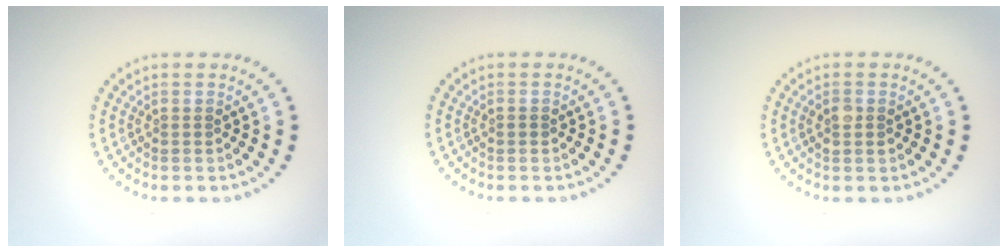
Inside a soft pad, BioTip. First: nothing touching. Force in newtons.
{"total": 0.5, "press": 0.5, "slide": 0.1}
{"total": 1.1, "press": 1.1, "slide": 0.1}